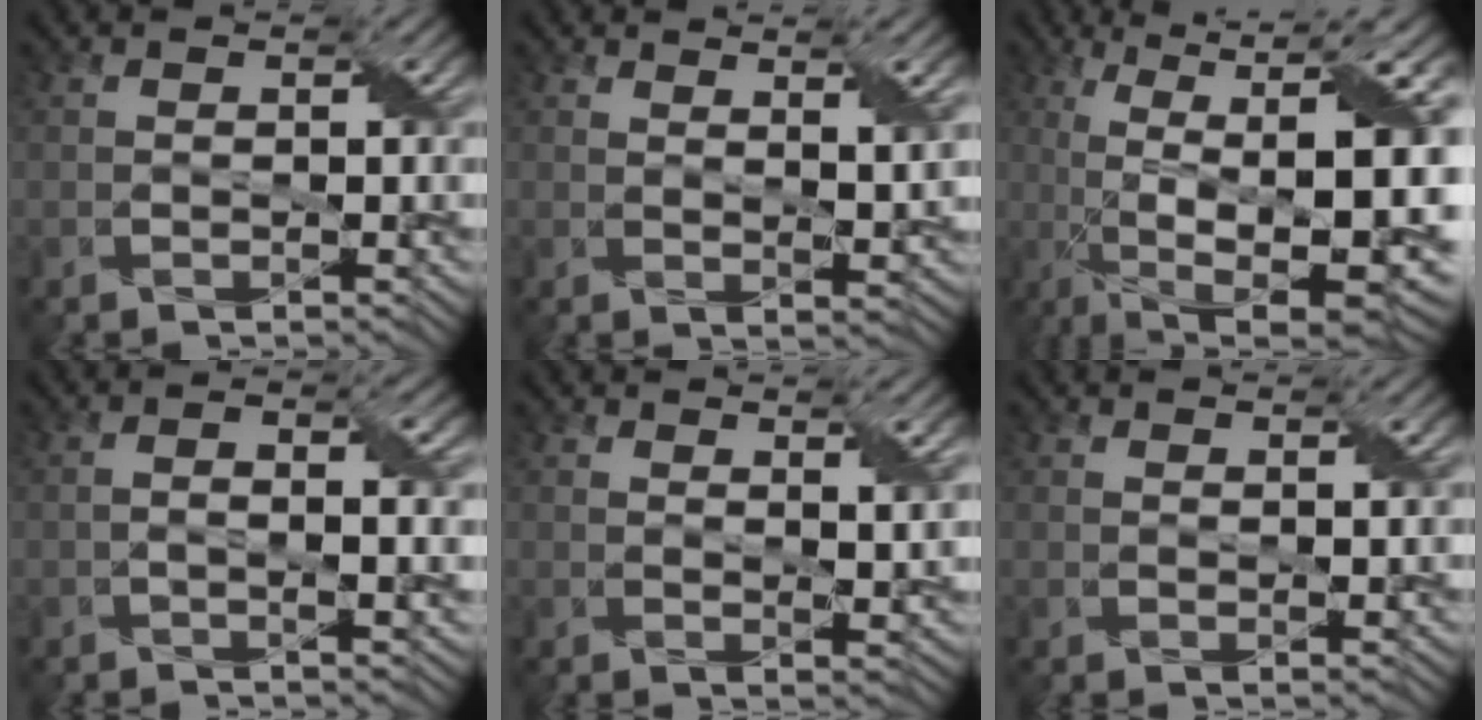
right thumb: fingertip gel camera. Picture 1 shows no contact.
{"total": 4.1, "force": [2.5, 0.5, 3.1], "torque": [-0.068, 0.000, 0.048]}
{"total": 18.3, "force": [-2.8, 6.1, 17.0], "torque": [-0.259, -0.003, -0.051]}
{"total": 3.9, "force": [0.0, 1.2, 3.7], "torque": [-0.070, 0.002, 0.000]}
{"total": 3.4, "force": [2.1, 0.6, 2.6], "torque": [-0.055, -0.004, 0.039]}
{"total": 1.6, "force": [1.1, 0.2, 1.1], "torque": [-0.022, -0.002, 0.020]}